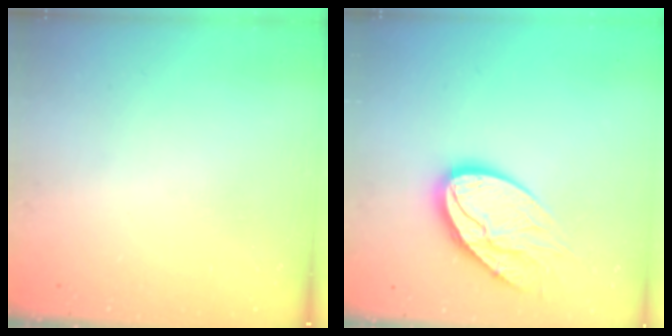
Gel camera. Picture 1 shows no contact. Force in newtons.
{"total": 15.6, "press": 15.5, "slide": 1.7}